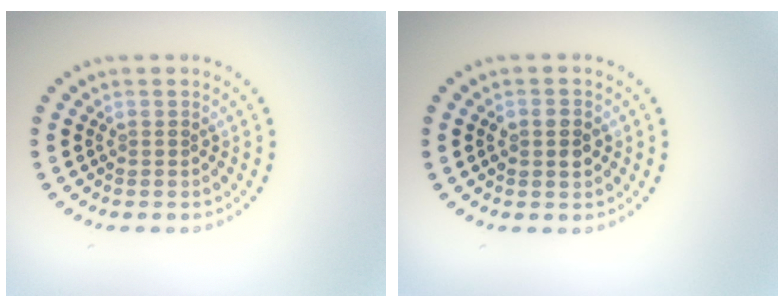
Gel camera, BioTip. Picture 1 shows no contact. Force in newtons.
{"total": 2.5, "press": 2.5, "slide": 0.1}